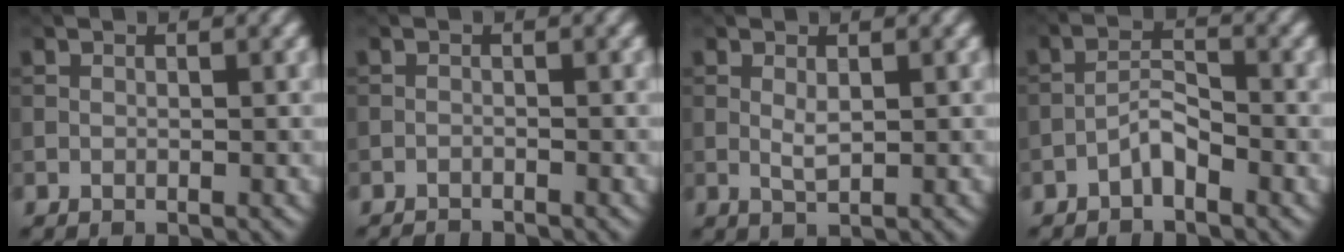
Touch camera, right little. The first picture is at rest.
{"total": 1.5, "force": [-1.4, 0.1, 0.2], "torque": [0.001, -0.002, -0.027]}
{"total": 1.4, "force": [0.3, 0.5, 1.2], "torque": [-0.029, -0.003, 0.009]}
{"total": 2.2, "force": [-1.6, 0.6, 1.4], "torque": [-0.025, 0.011, -0.034]}